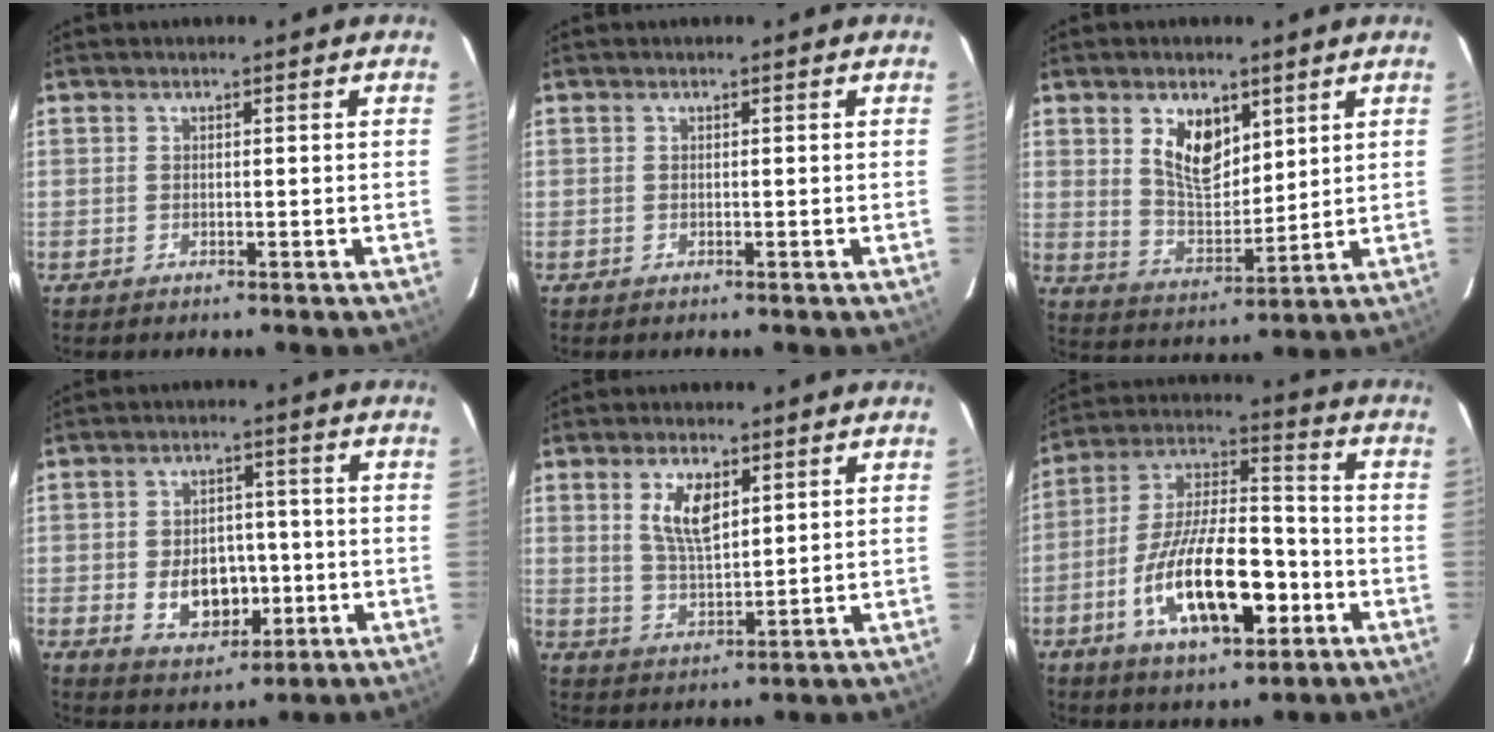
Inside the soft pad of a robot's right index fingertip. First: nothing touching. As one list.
[{"total": 0.0}, {"total": 9.5, "force": [4.3, 5.2, 6.6], "torque": [-0.116, 0.006, 0.091]}, {"total": 11.2, "force": [-2.6, 7.0, 8.4], "torque": [-0.164, 0.002, -0.025]}, {"total": 7.4, "force": [3.0, 3.3, 5.9], "torque": [-0.111, 0.002, 0.063]}, {"total": 19.1, "force": [-7.0, 7.8, 16.0], "torque": [-0.303, 0.001, -0.116]}]